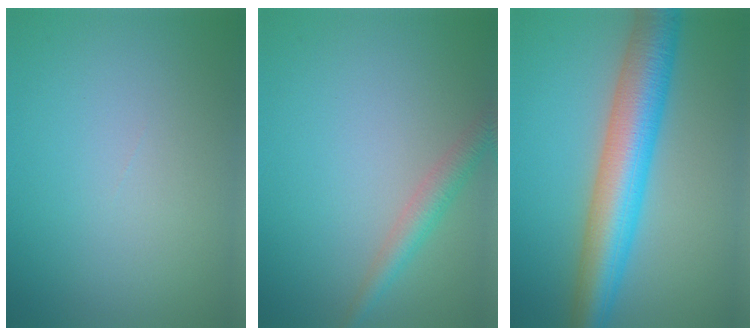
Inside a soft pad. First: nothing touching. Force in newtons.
{"total": 2.5, "press": 2.5, "slide": 0.0}
{"total": 8.9, "press": 8.9, "slide": 0.2}